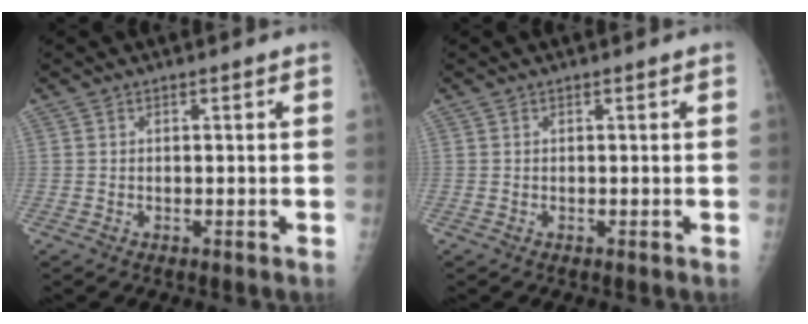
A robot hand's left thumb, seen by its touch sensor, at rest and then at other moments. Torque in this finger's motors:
{"motor_torque": [-0.02, 0.10, -0.12, -0.12, 0.00]}